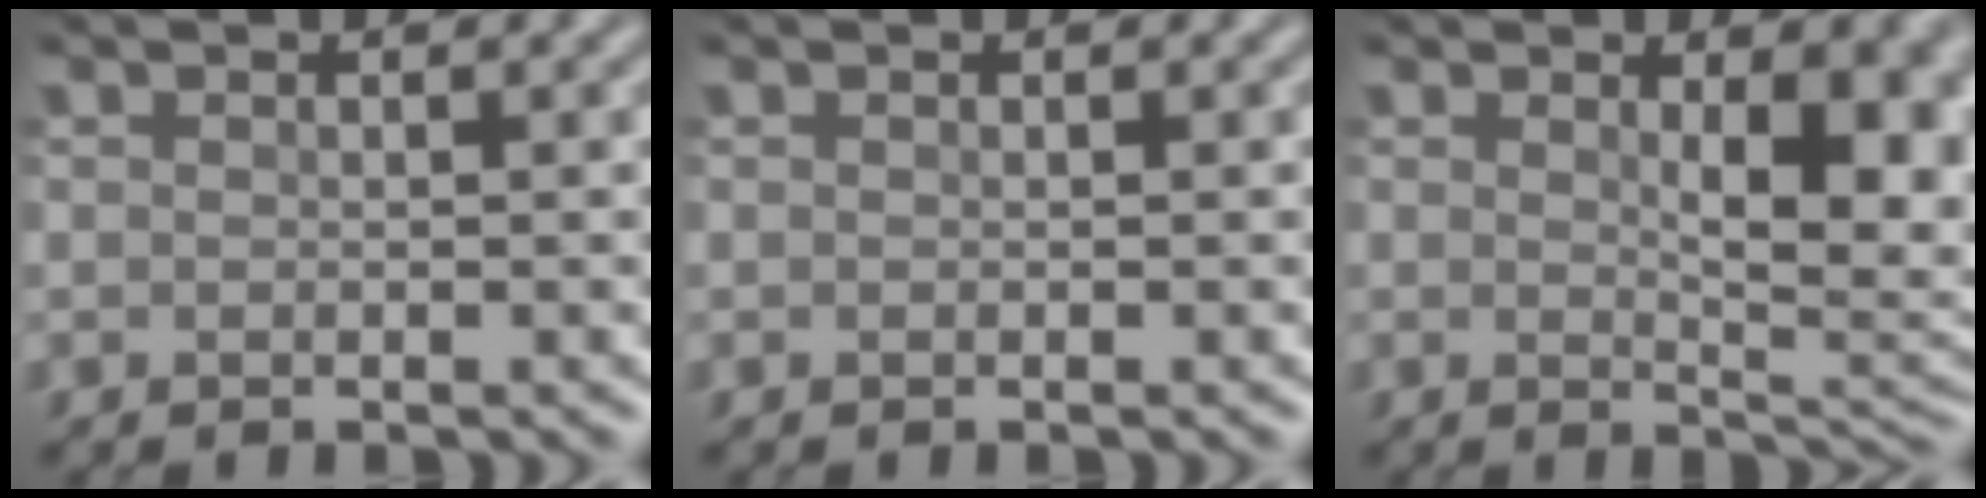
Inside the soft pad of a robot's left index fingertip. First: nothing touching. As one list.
[{"total": 0.0}, {"total": 7.0, "force": [1.0, 2.6, 6.5], "torque": [-0.076, -0.006, 0.025]}]